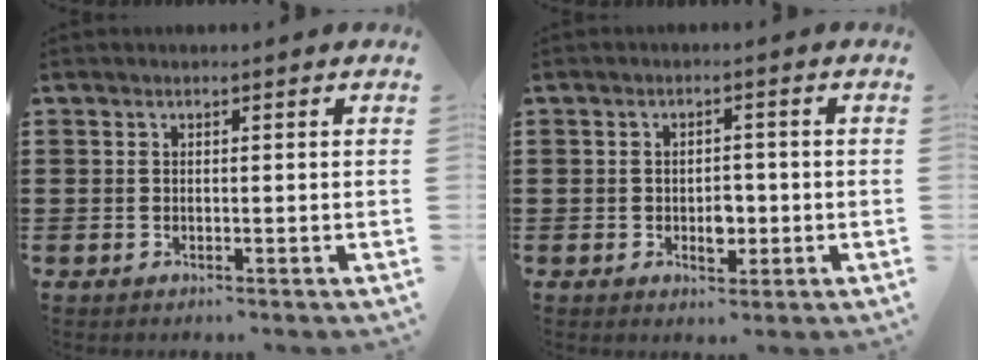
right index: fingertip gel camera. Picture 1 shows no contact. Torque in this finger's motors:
{"motor_torque": [0.79, 0.43, 0.12, 0.03]}